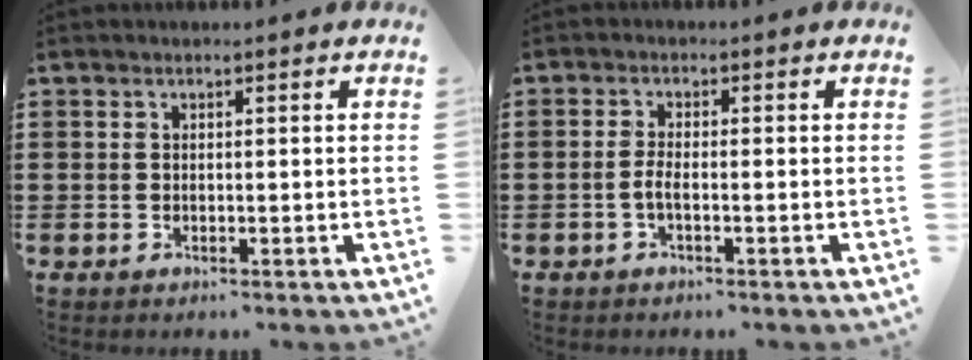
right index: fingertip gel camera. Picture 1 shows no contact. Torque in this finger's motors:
{"motor_torque": [2.14, 0.00, 0.02, 0.01]}